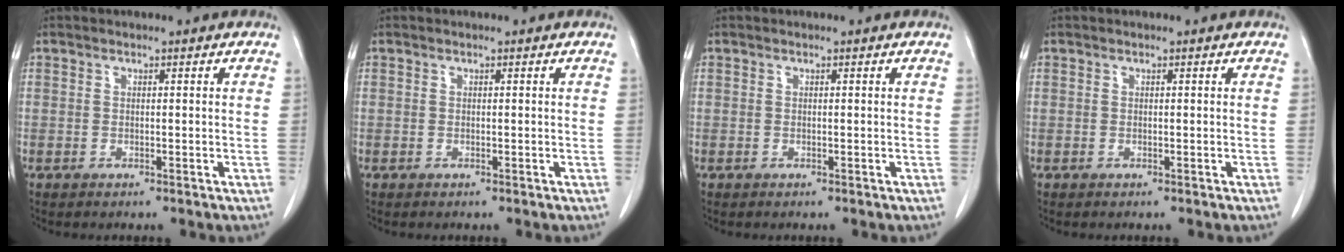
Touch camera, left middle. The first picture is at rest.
{"total": 0.0}
{"total": 0.0}
{"total": 0.0}